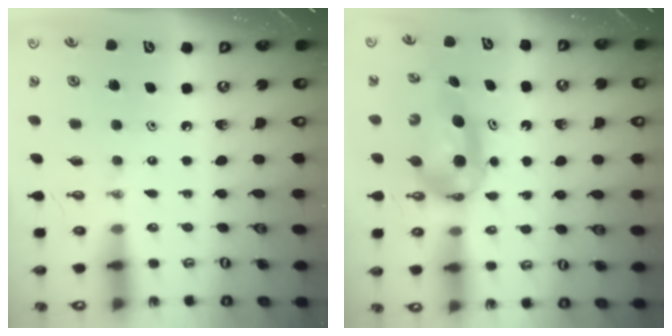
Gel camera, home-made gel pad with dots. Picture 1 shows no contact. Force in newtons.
{"total": 9.3, "press": 5.2, "slide": 7.7}